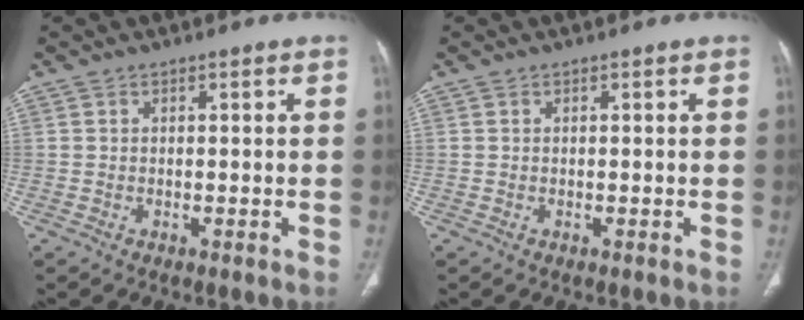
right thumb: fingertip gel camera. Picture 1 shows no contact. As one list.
[{"total": 0.0}]